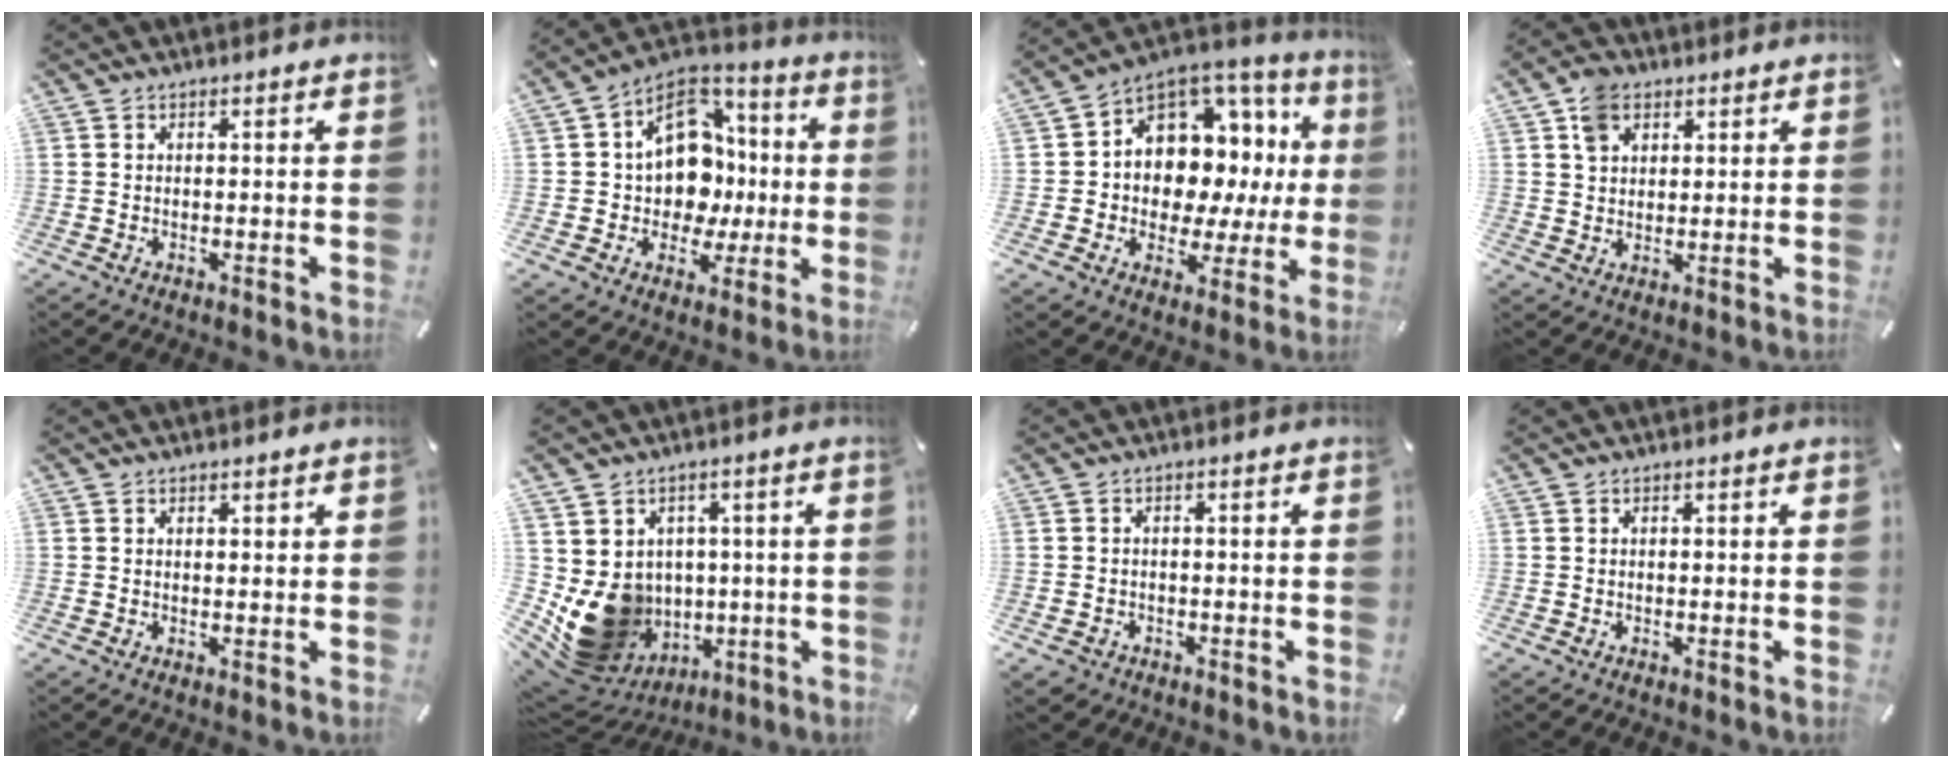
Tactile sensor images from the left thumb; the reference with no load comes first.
{"total": 15.3, "force": [0.6, 13.1, 7.9], "torque": [-0.127, -0.008, 0.020]}
{"total": 10.4, "force": [3.0, 8.8, 4.6], "torque": [-0.071, -0.057, 0.057]}
{"total": 5.7, "force": [2.8, 4.4, 2.4], "torque": [-0.041, 0.003, 0.053]}
{"total": 0.8, "force": [0.6, 0.5, 0.2], "torque": [-0.003, 0.000, 0.012]}
{"total": 14.1, "force": [-1.2, 12.9, 5.6], "torque": [-0.110, -0.018, -0.002]}
{"total": 1.8, "force": [-1.0, 1.4, 0.6], "torque": [-0.010, 0.006, -0.023]}
{"total": 0.0}